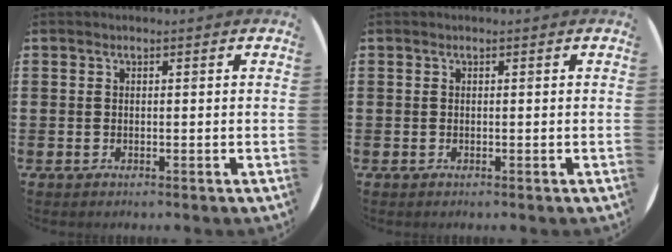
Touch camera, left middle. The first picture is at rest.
{"total": 0.0}